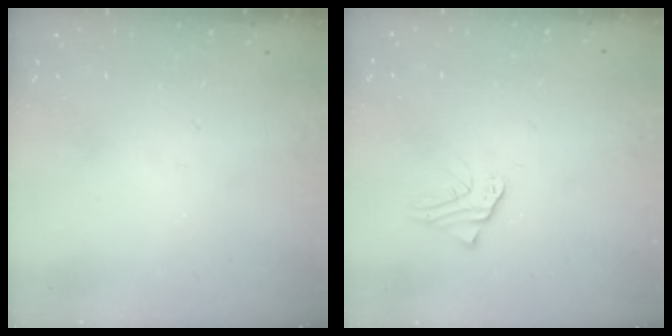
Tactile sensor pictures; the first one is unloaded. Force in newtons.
{"total": 2.6, "press": 2.6, "slide": 0.1}